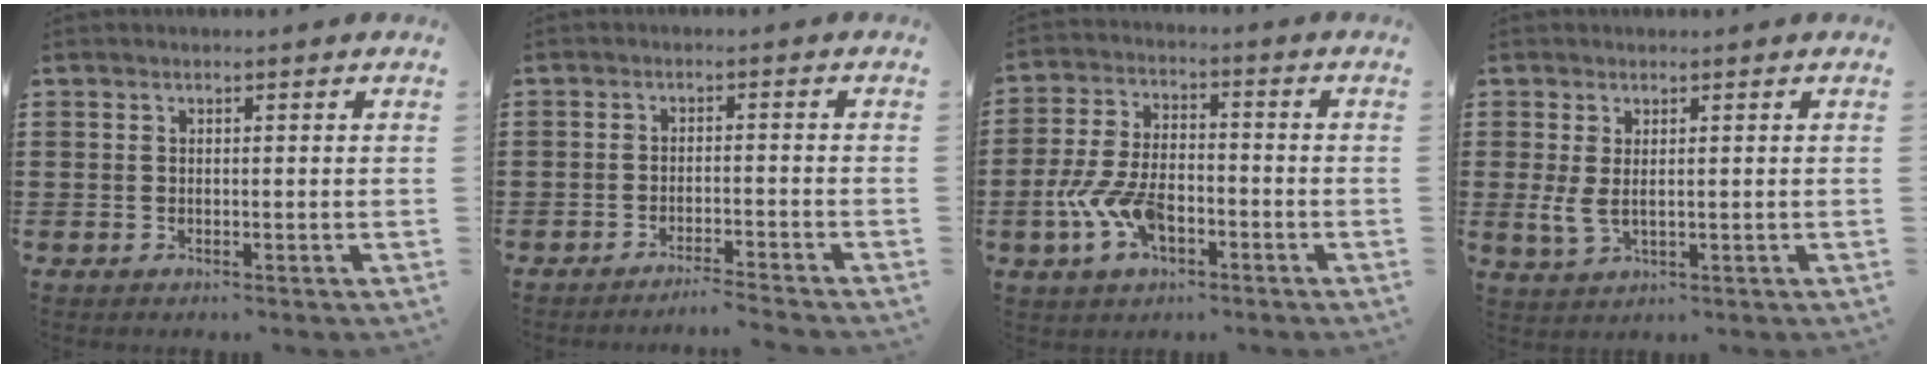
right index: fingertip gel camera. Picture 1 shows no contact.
{"total": 2.6, "force": [-2.5, -0.6, 0.4], "torque": [-0.010, -0.003, -0.052]}
{"total": 8.2, "force": [-3.3, 4.4, 6.2], "torque": [-0.150, 0.000, -0.067]}
{"total": 3.0, "force": [0.7, 1.3, 2.6], "torque": [-0.070, -0.005, 0.009]}